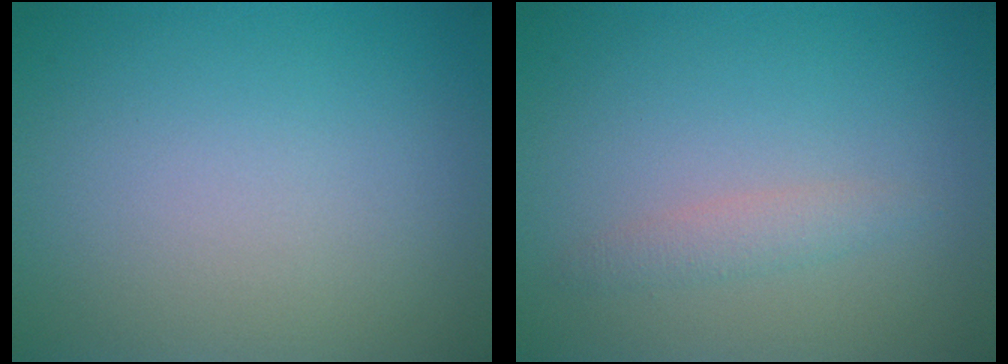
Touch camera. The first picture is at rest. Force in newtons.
{"total": 1.4, "press": 1.4, "slide": 0.0}